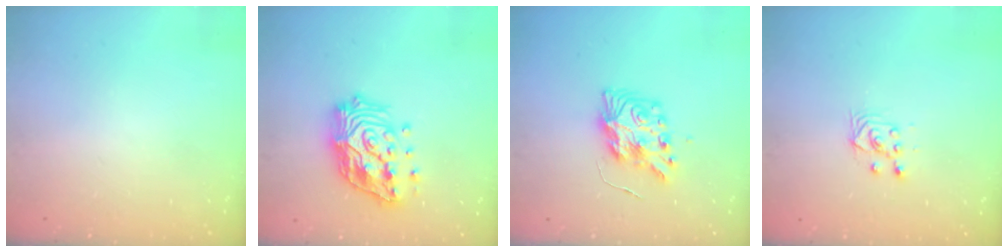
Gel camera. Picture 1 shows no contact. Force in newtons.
{"total": 19.6, "press": 19.5, "slide": 2.3}
{"total": 9.8, "press": 9.8, "slide": 0.9}
{"total": 3.7, "press": 3.4, "slide": 1.6}